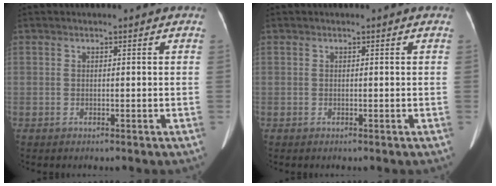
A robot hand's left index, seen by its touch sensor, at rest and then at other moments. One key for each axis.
{"total": 0.0}